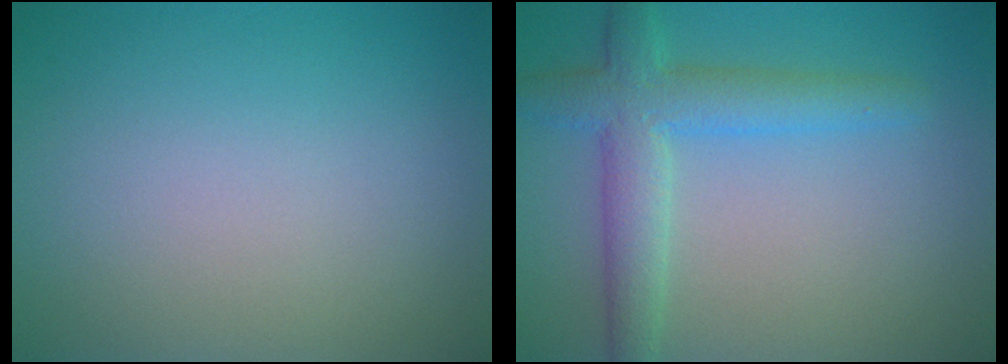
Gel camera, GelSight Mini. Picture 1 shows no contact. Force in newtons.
{"total": 4.8, "press": 4.8, "slide": 0.4}